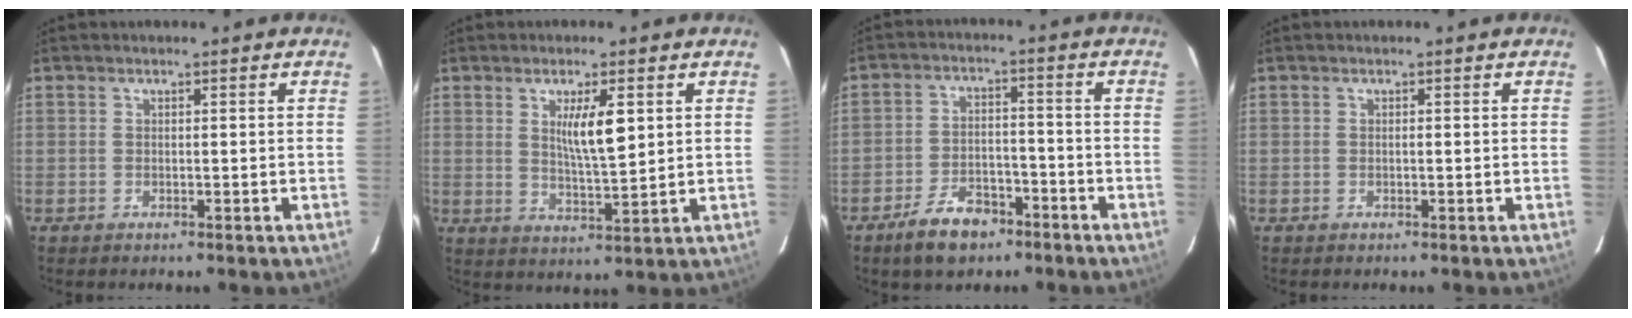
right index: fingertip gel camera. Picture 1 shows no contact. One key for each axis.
{"total": 6.4, "fx": 2.1, "fy": 1.0, "fz": 6.0, "tx": -0.104, "ty": -0.008, "tz": 0.039}
{"total": 7.6, "fx": -5.3, "fy": 3.8, "fz": 4.0, "tx": -0.078, "ty": 0.005, "tz": -0.088}
{"total": 0.0}